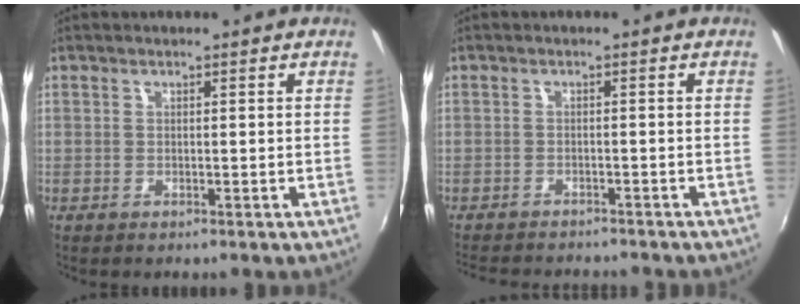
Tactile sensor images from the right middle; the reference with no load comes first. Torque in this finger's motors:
{"motor_torque": [0.96, -1.18, 0.13, 0.02]}